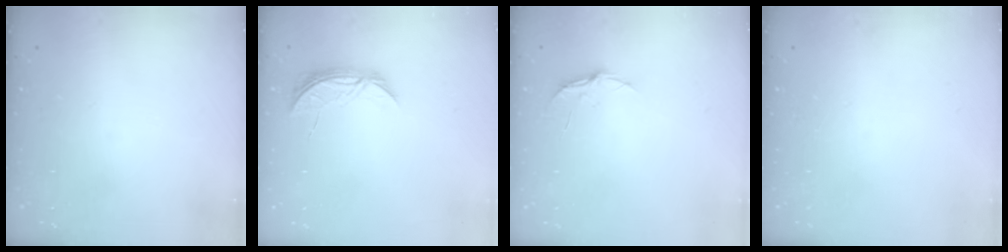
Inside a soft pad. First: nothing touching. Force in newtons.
{"total": 5.4, "press": 5.4, "slide": 0.5}
{"total": 3.8, "press": 3.8, "slide": 0.3}
{"total": 0.0}